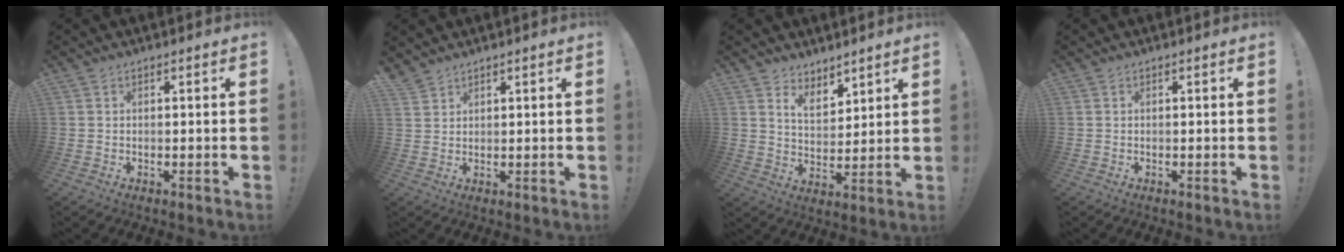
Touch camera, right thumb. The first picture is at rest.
{"total": 2.5, "force": [2.3, 0.9, 0.4], "torque": [-0.011, -0.013, 0.047]}
{"total": 6.6, "force": [5.5, 3.4, 1.6], "torque": [-0.036, -0.042, 0.105]}
{"total": 0.0}